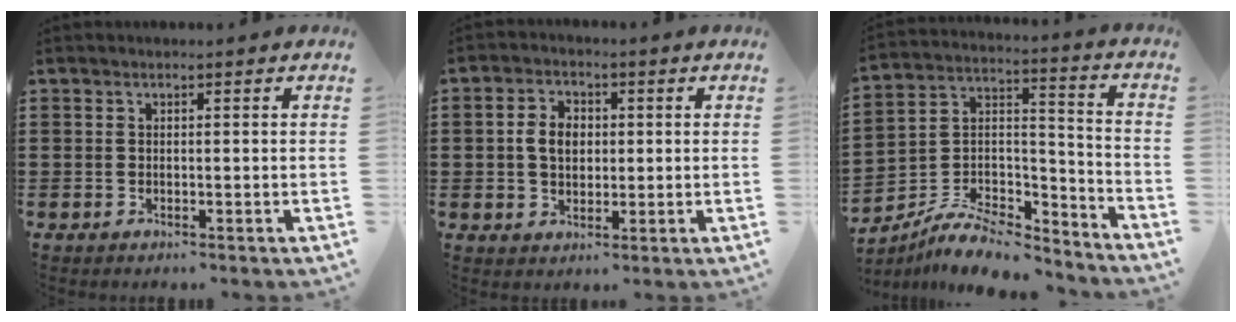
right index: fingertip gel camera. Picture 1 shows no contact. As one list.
[{"total": 4.5, "force": [0.1, 3.2, 3.1], "torque": [-0.076, 0.009, -0.003]}, {"total": 9.0, "force": [-7.7, 2.9, 3.5], "torque": [-0.064, 0.020, -0.148]}]